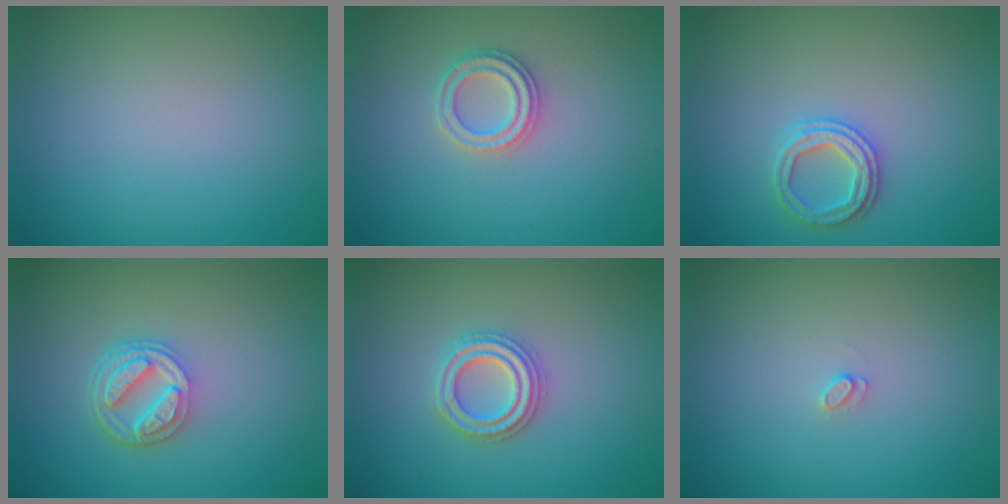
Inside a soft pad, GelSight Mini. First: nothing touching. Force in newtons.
{"total": 2.3, "press": 2.2, "slide": 0.5}
{"total": 2.4, "press": 2.4, "slide": 0.4}
{"total": 4.2, "press": 3.2, "slide": 2.7}
{"total": 2.7, "press": 2.7, "slide": 0.5}
{"total": 0.7, "press": 0.7, "slide": 0.1}